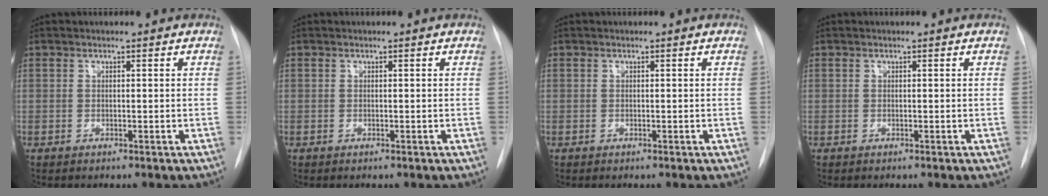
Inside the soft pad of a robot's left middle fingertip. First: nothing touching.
{"total": 0.0}
{"total": 0.0}
{"total": 0.0}